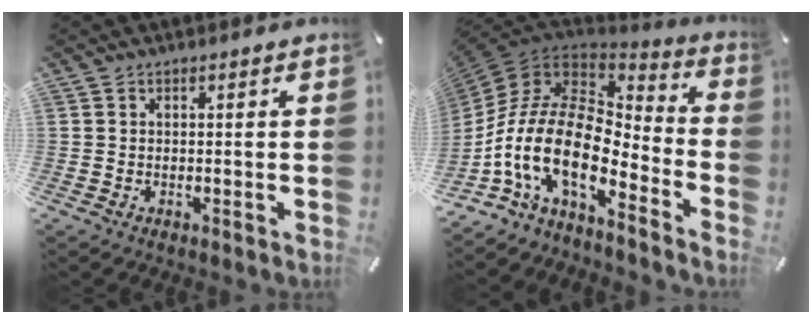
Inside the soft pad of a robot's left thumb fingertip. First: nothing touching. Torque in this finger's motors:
{"motor_torque": [-0.23, 3.09, 2.67, 0.10, 0.66]}